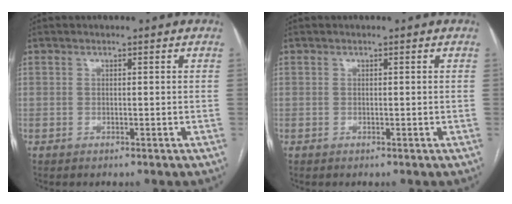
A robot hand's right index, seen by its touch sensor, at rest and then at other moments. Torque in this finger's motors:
{"motor_torque": [-0.07, 0.06, 0.00, 0.00]}